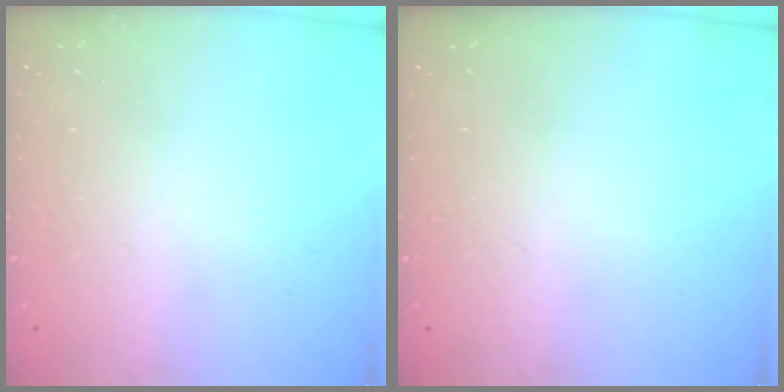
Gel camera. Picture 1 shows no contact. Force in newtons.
{"total": 0.0}